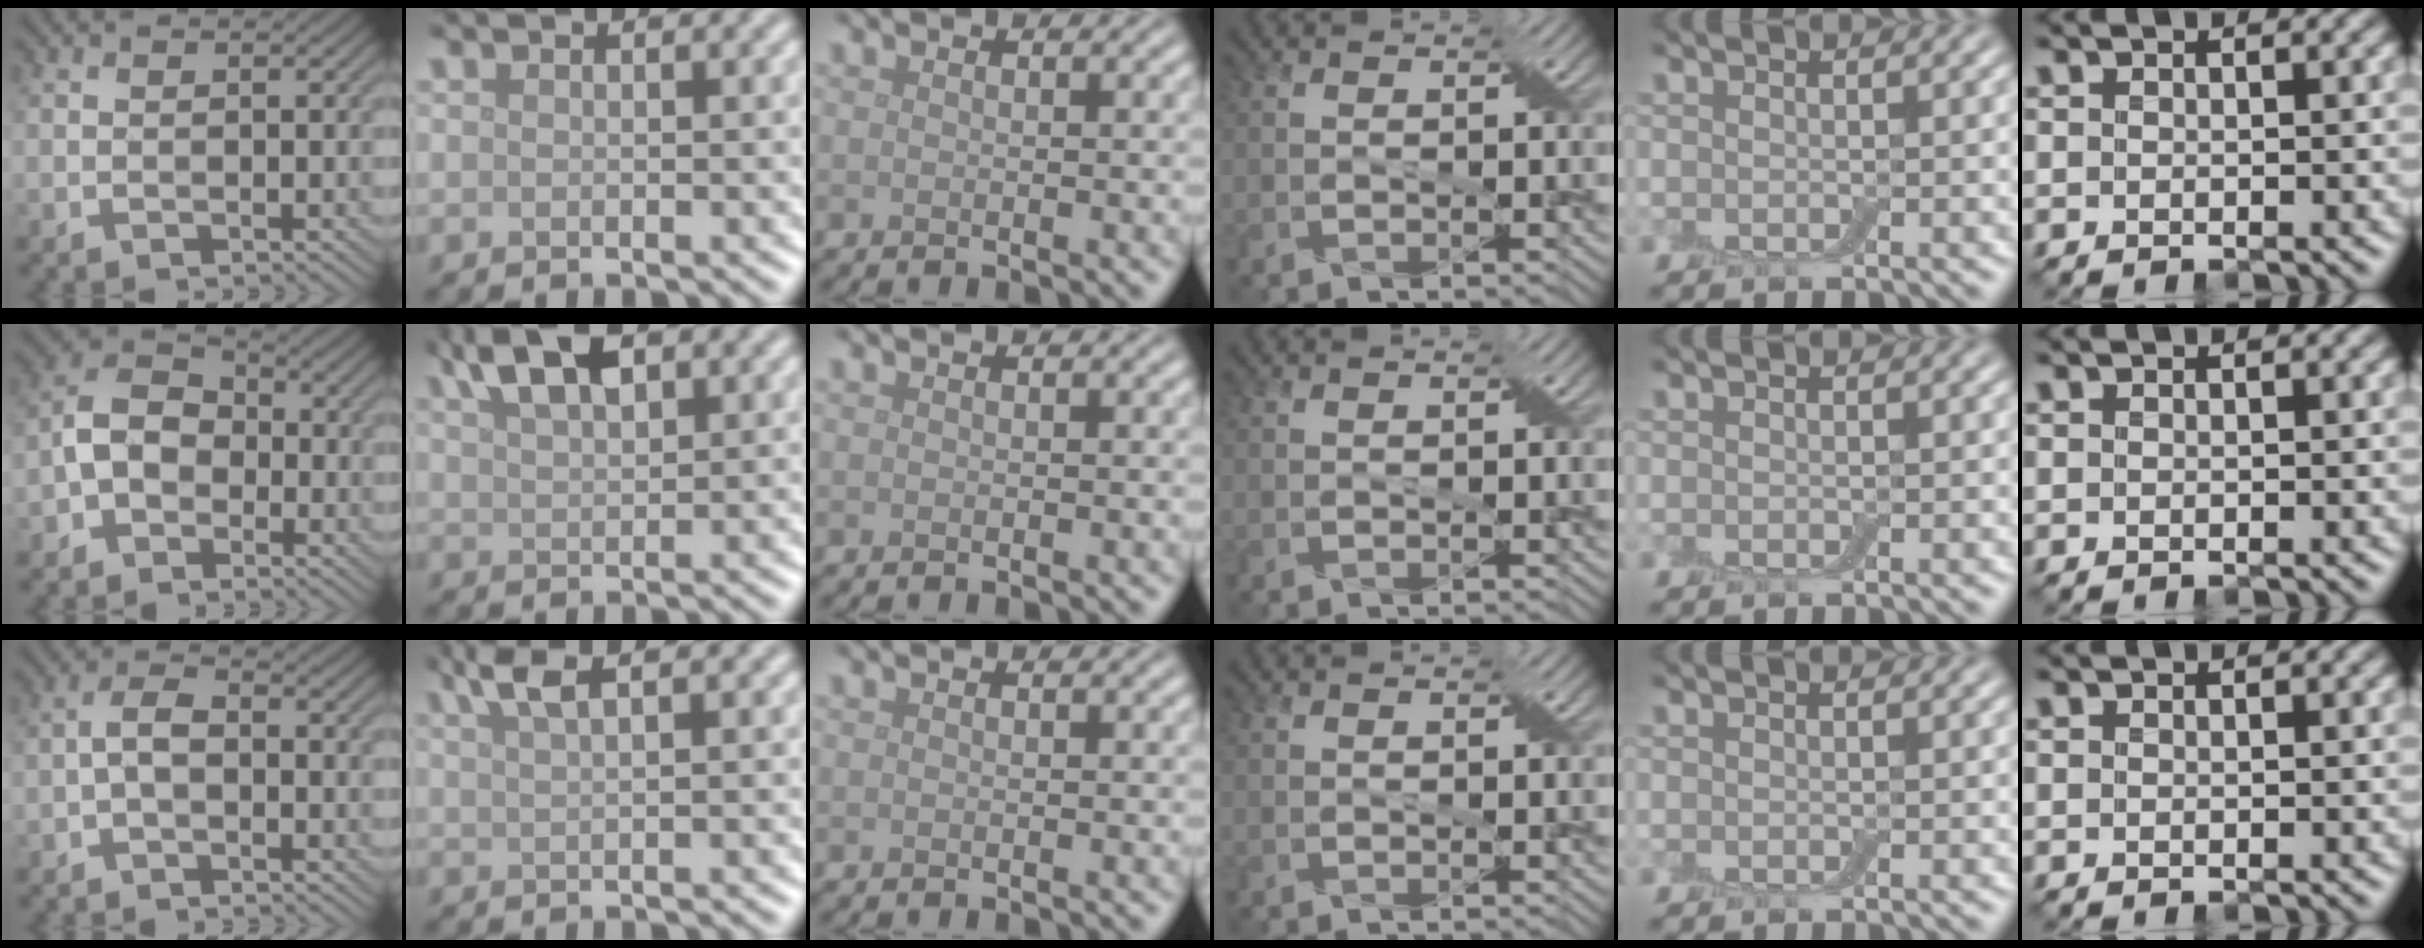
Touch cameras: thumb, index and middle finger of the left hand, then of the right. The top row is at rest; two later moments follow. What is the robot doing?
{"motion": "shake", "object": "box of matches"}